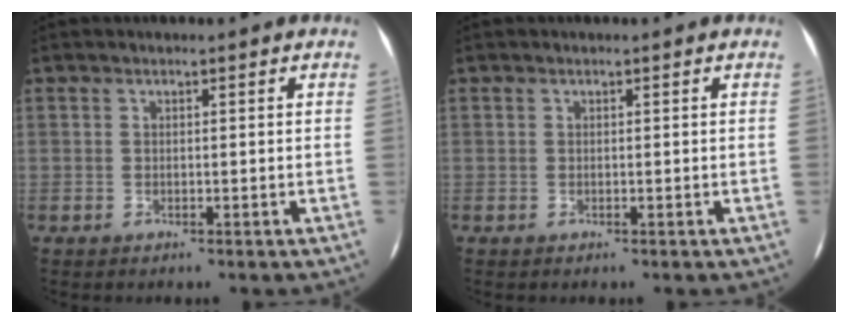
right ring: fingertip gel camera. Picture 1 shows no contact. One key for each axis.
{"total": 0.0}